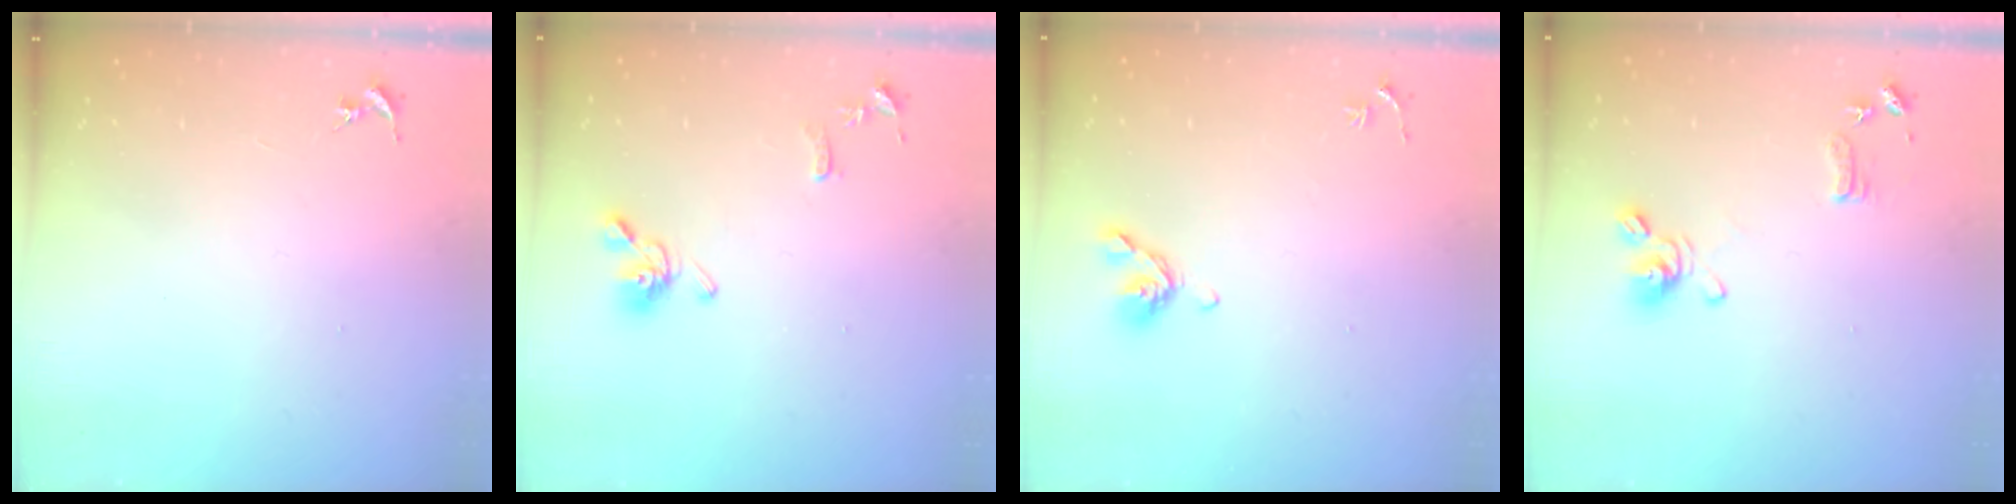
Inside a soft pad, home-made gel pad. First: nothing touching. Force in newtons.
{"total": 10.1, "press": 10.1, "slide": 1.2}
{"total": 7.2, "press": 7.1, "slide": 1.2}
{"total": 9.8, "press": 9.7, "slide": 1.7}